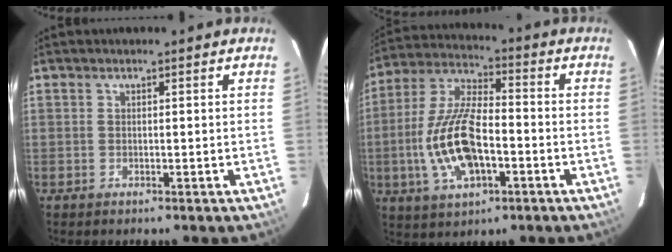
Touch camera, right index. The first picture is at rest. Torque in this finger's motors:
{"motor_torque": [2.01, -0.12, 0.39, 0.21]}